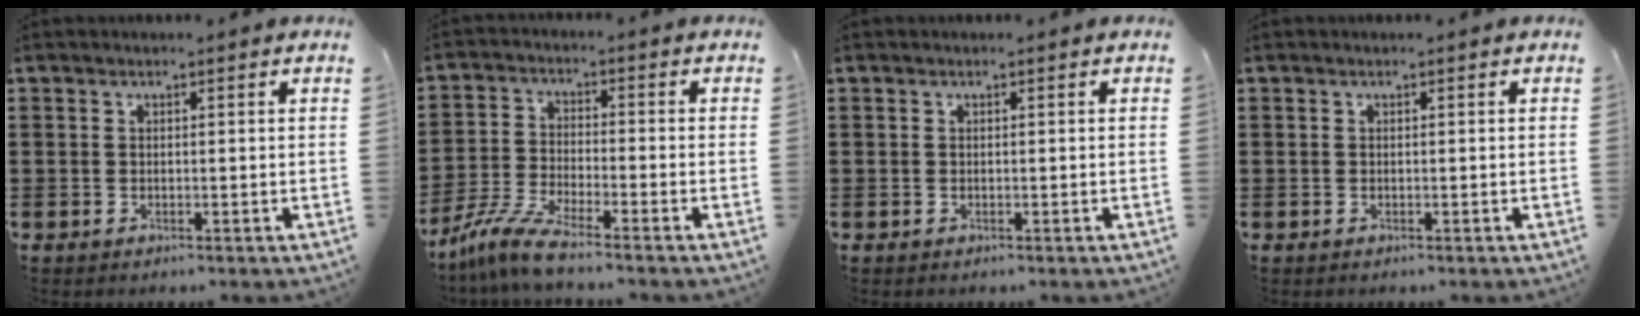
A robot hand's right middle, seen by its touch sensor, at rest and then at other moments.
{"total": 6.1, "force": [-5.2, 0.1, 3.3], "torque": [-0.088, -0.018, -0.105]}
{"total": 0.0}
{"total": 0.0}